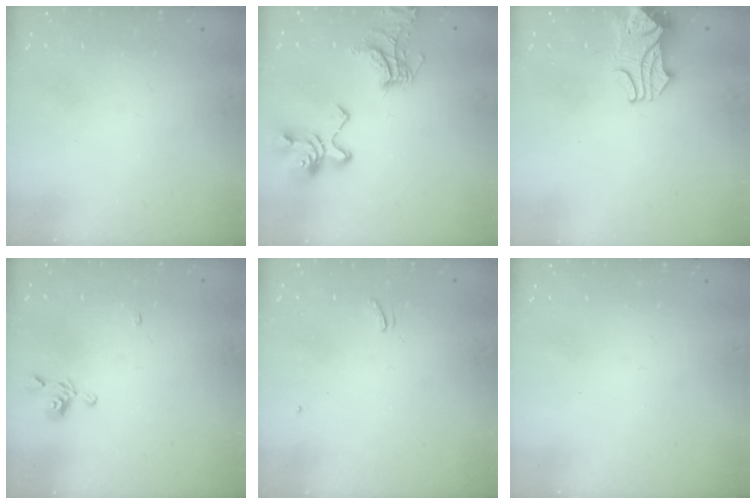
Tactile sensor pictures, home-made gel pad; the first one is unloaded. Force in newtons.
{"total": 13.8, "press": 13.6, "slide": 2.0}
{"total": 2.2, "press": 2.2, "slide": 0.6}
{"total": 2.2, "press": 2.2, "slide": 0.2}
{"total": 2.0, "press": 2.0, "slide": 0.4}
{"total": 0.0}